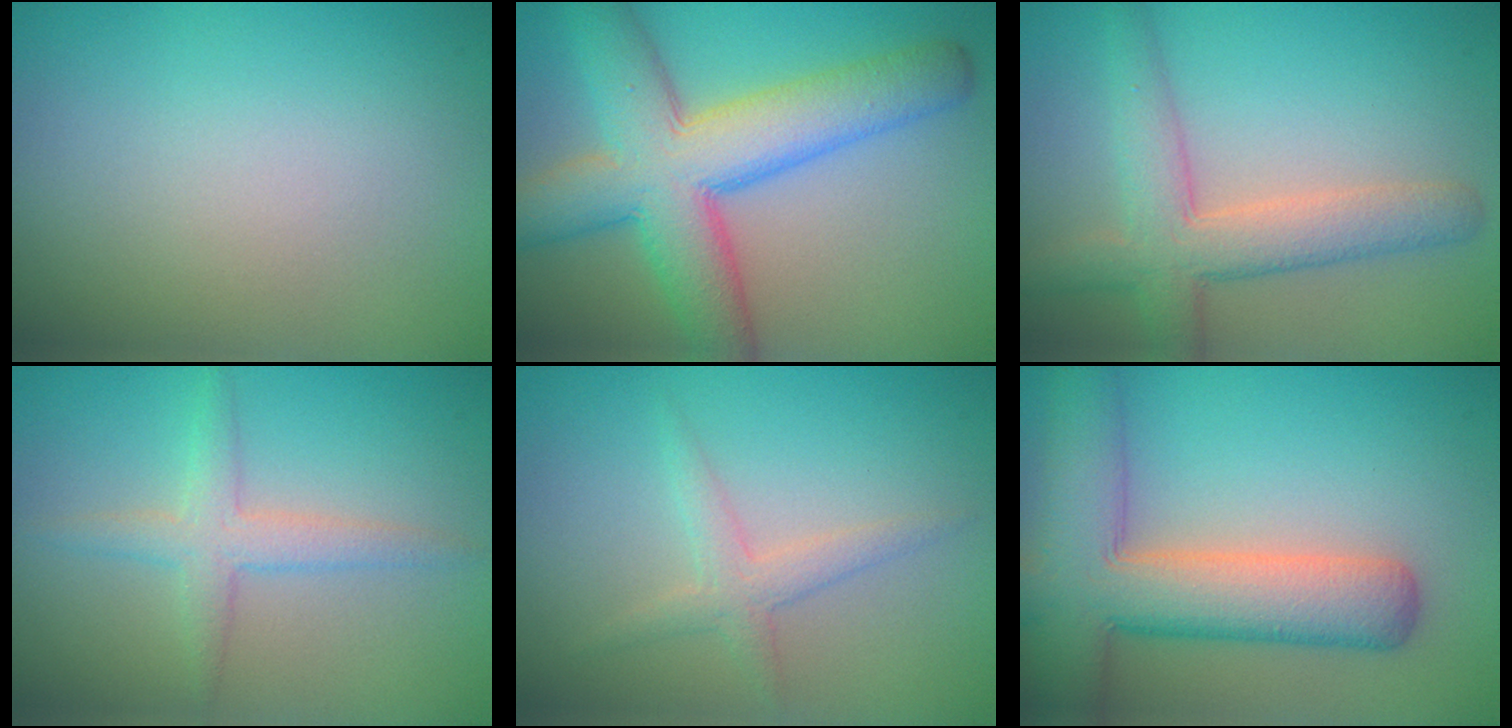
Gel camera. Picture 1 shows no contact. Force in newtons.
{"total": 9.6, "press": 9.5, "slide": 0.3}
{"total": 5.0, "press": 5.0, "slide": 0.3}
{"total": 2.6, "press": 2.6, "slide": 0.1}
{"total": 2.0, "press": 2.0, "slide": 0.1}
{"total": 8.6, "press": 8.6, "slide": 0.5}